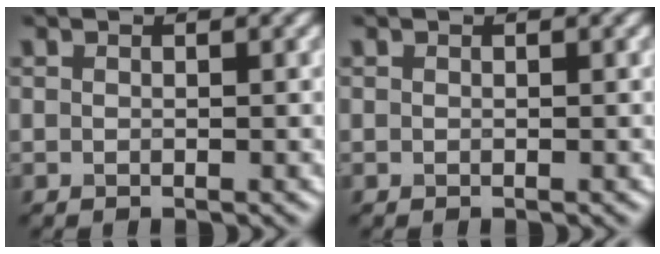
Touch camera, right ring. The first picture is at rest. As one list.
[{"total": 0.0}]